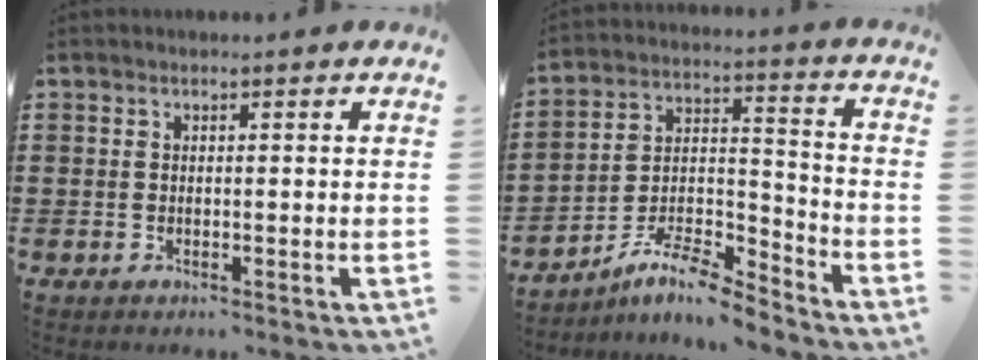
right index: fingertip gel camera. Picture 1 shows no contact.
{"total": 9.1, "force": [-7.9, 1.6, 4.2], "torque": [-0.076, 0.018, -0.152]}